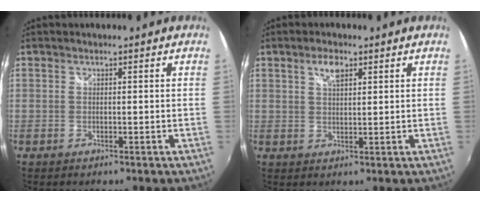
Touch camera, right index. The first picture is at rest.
{"total": 3.4, "force": [1.9, 1.5, 2.4], "torque": [-0.041, 0.007, 0.034]}